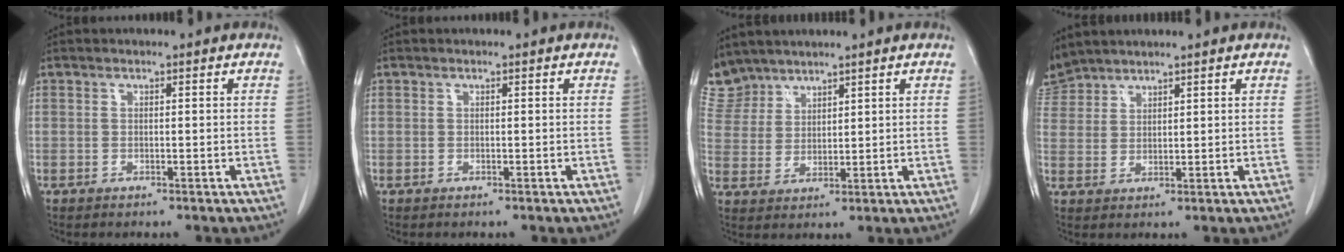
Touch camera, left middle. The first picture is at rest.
{"total": 0.0}
{"total": 7.0, "force": [6.5, 2.7, 0.0], "torque": [-0.006, 0.004, 0.143]}
{"total": 4.7, "force": [4.6, 1.0, -0.1], "torque": [-0.005, 0.015, 0.097]}